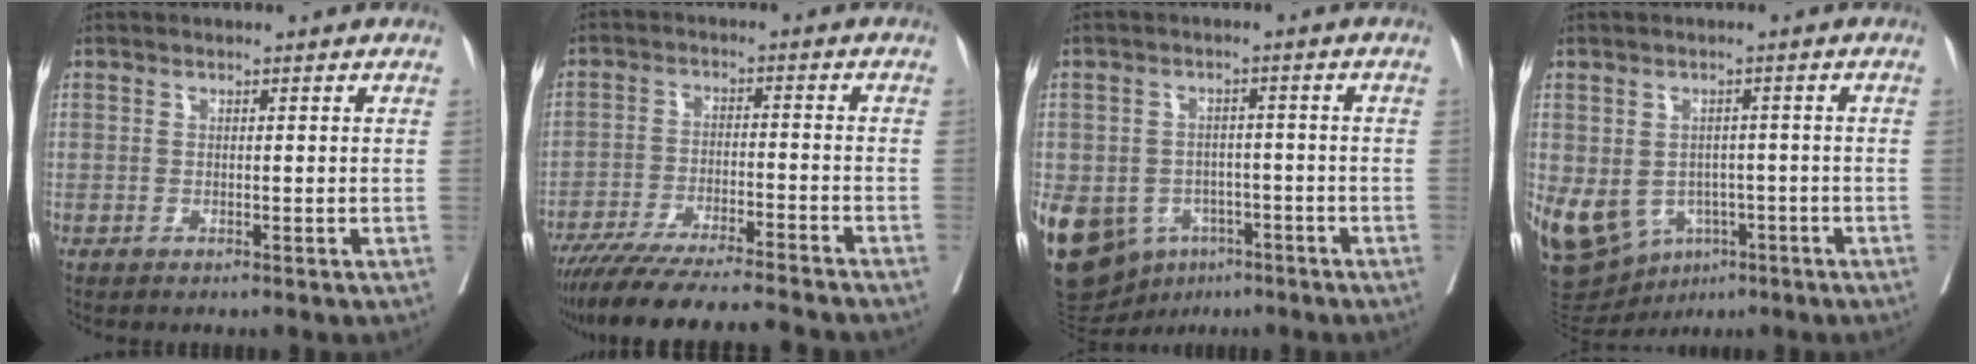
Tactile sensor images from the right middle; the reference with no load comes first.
{"total": 16.6, "force": [-15.0, -0.1, 7.3], "torque": [-0.108, -0.033, -0.232]}
{"total": 22.1, "force": [-9.7, 17.1, 10.2], "torque": [-0.301, -0.007, -0.134]}
{"total": 11.2, "force": [-4.4, 8.6, 5.6], "torque": [-0.118, 0.011, -0.054]}